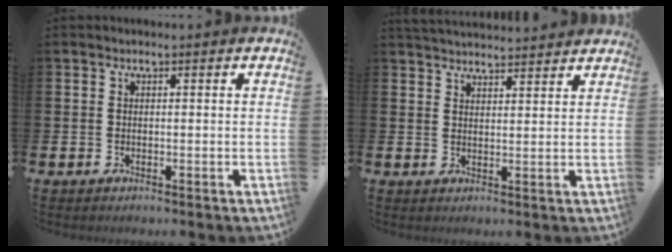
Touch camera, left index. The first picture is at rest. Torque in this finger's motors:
{"motor_torque": [0.15, -1.99, 0.03, 0.03]}